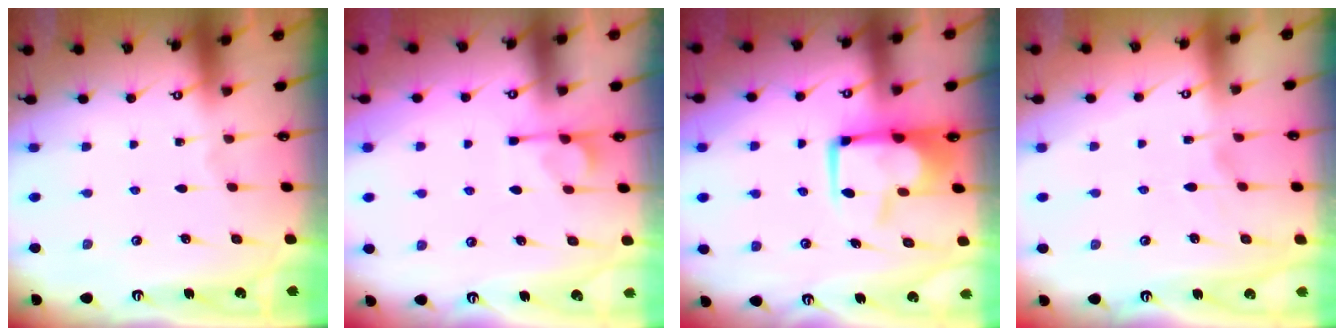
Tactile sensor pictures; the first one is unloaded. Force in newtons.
{"total": 2.0, "press": 1.5, "slide": 1.2}
{"total": 9.0, "press": 8.9, "slide": 1.8}
{"total": 0.9, "press": 0.1, "slide": 0.9}